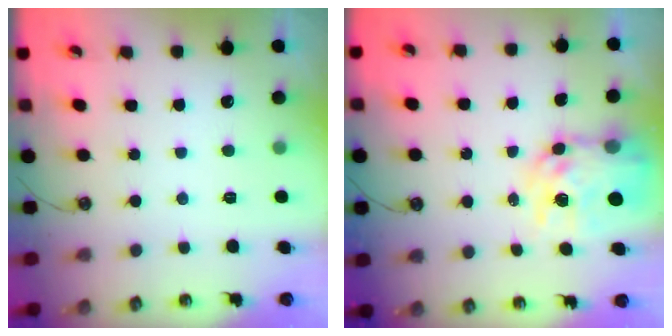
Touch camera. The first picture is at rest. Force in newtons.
{"total": 12.3, "press": 12.3, "slide": 1.0}